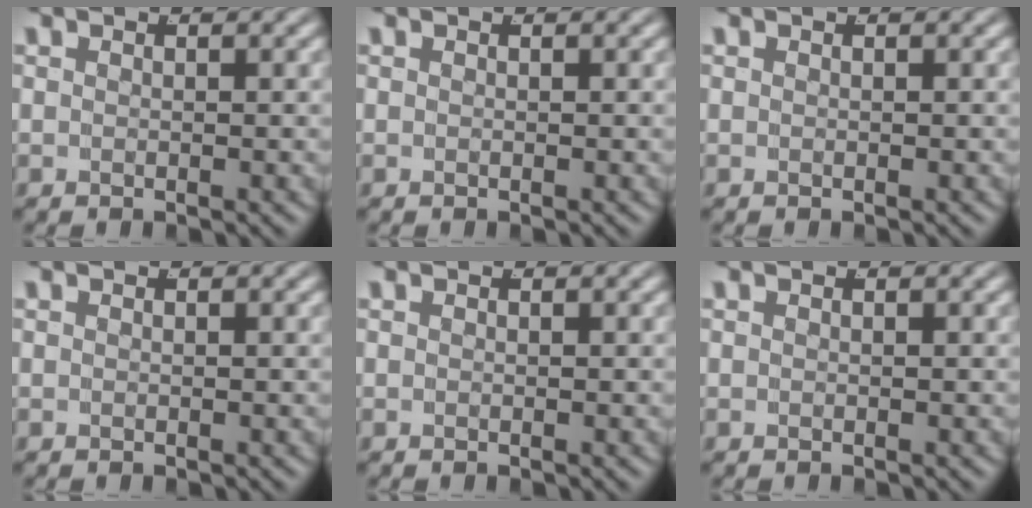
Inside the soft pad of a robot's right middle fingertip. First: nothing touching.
{"total": 0.0}
{"total": 0.0}
{"total": 0.0}
{"total": 0.0}
{"total": 0.0}